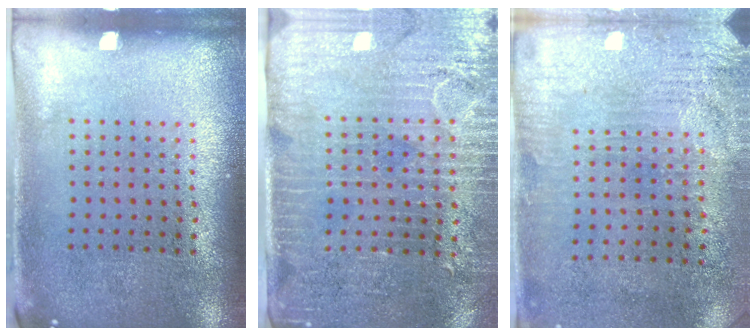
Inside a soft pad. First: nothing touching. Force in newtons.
{"total": 3.6, "press": 3.1, "slide": 1.9}
{"total": 3.3, "press": 2.7, "slide": 1.8}